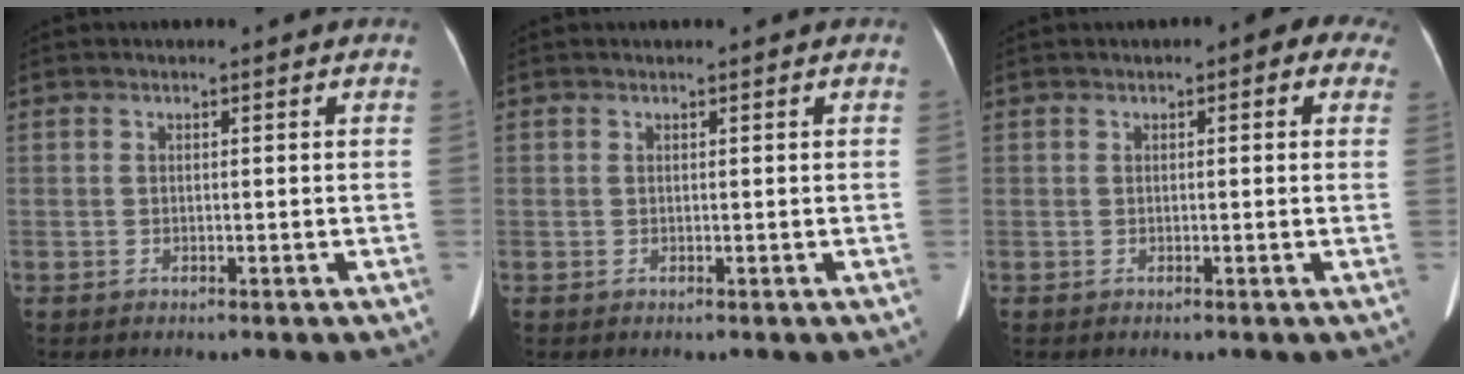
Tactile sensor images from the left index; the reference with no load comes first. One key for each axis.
{"total": 0.0}
{"total": 3.9, "fx": 1.9, "fy": 1.7, "fz": 2.9, "tx": -0.024, "ty": 0.023, "tz": 0.013}